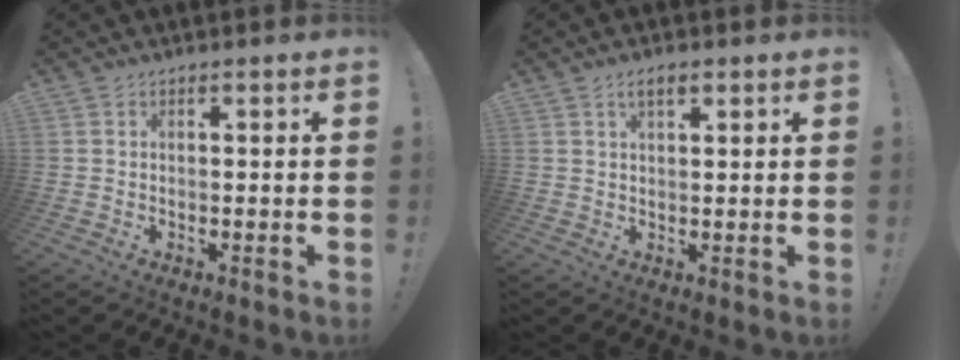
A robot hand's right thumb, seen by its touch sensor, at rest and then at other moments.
{"total": 3.9, "force": [2.0, 1.7, 2.9], "torque": [-0.053, 0.001, 0.034]}